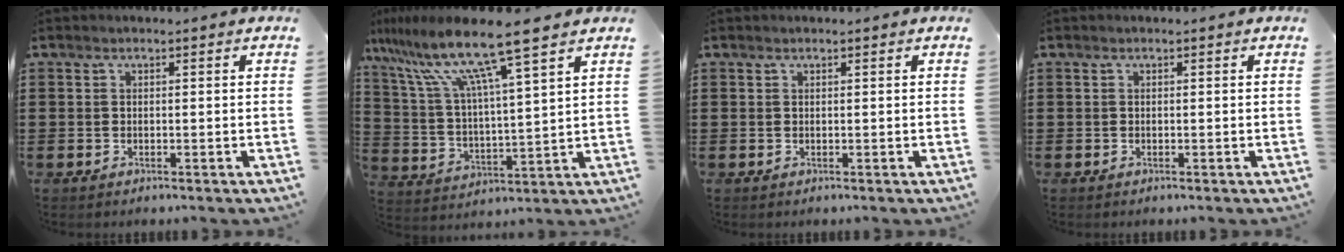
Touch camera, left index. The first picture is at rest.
{"total": 11.8, "force": [8.8, -0.1, 7.8], "torque": [-0.183, -0.049, 0.142]}
{"total": 0.0}
{"total": 0.0}